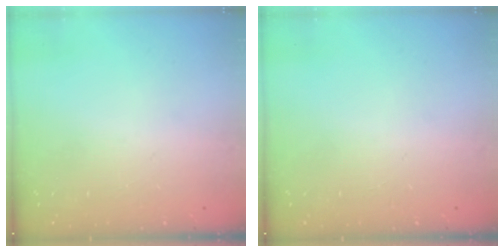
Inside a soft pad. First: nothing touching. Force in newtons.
{"total": 0.0}